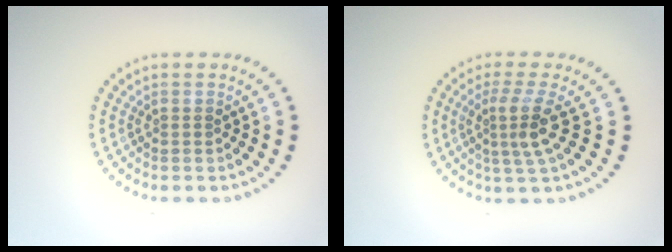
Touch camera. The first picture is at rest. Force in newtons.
{"total": 3.3, "press": 2.3, "slide": 2.4}